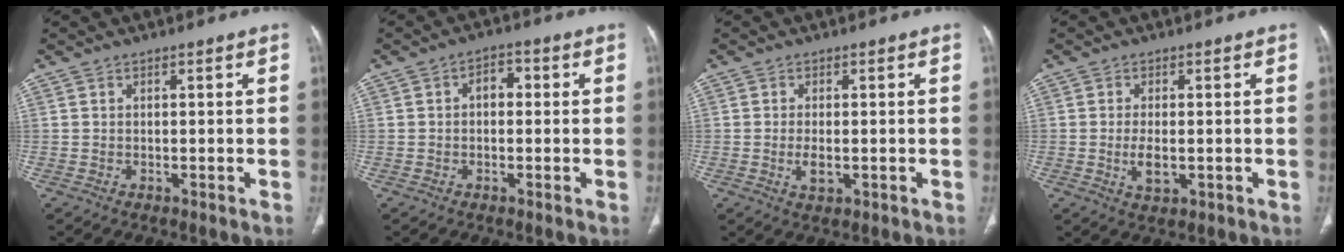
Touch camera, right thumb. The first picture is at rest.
{"total": 3.5, "force": [0.2, 2.4, 2.6], "torque": [-0.027, 0.014, -0.004]}
{"total": 3.1, "force": [-0.6, 1.5, 2.7], "torque": [-0.053, -0.005, -0.009]}
{"total": 4.0, "force": [-0.6, 1.9, 3.5], "torque": [-0.068, -0.007, -0.009]}